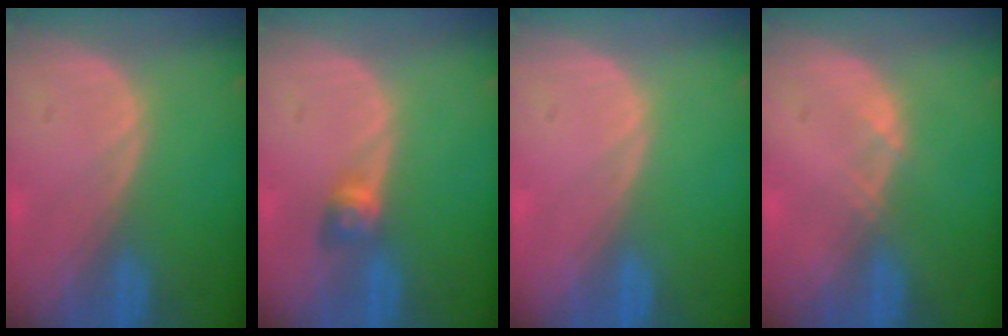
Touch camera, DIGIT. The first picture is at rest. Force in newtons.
{"total": 2.9, "press": 2.5, "slide": 1.5}
{"total": 0.0}
{"total": 0.8, "press": 0.8, "slide": 0.1}